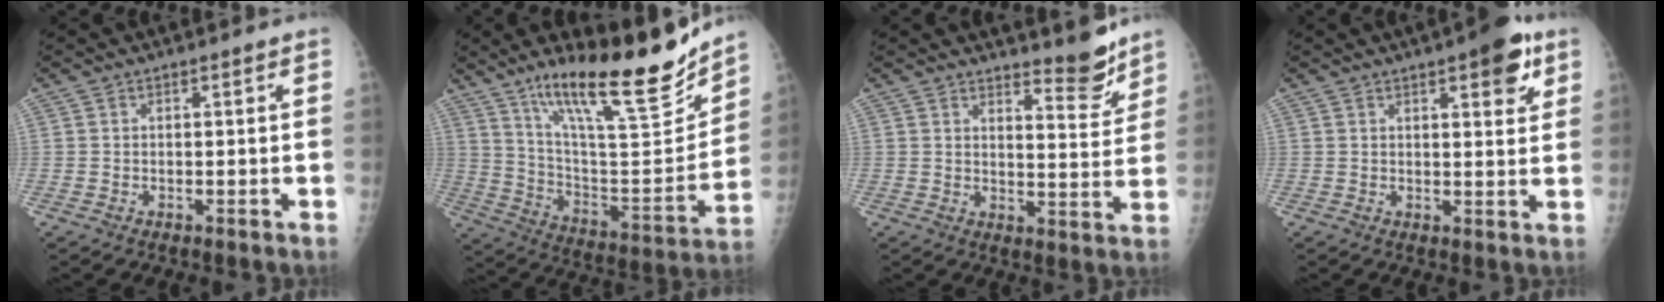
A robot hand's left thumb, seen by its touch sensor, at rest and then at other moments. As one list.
[{"total": 23.6, "force": [17.6, 4.9, 15.0], "torque": [-0.212, -0.097, 0.297]}, {"total": 6.6, "force": [5.9, 1.2, 2.7], "torque": [-0.020, -0.059, 0.088]}, {"total": 10.9, "force": [5.8, 3.7, 8.5], "torque": [-0.083, -0.021, 0.070]}]